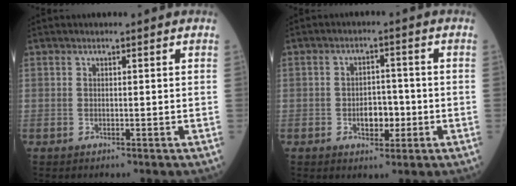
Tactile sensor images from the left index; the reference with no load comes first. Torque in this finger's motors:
{"motor_torque": [0.16, 0.11, 0.08, 0.02]}